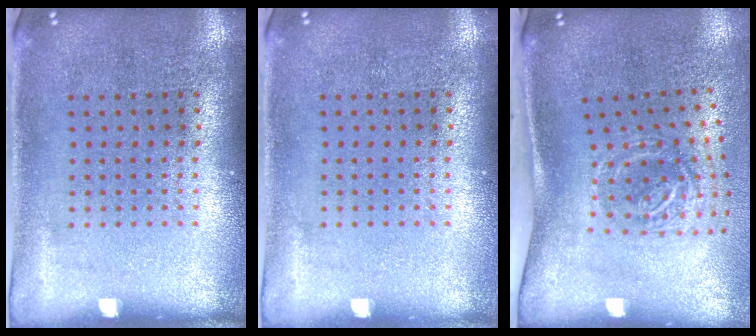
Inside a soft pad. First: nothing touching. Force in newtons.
{"total": 0.0}
{"total": 2.0, "press": 1.2, "slide": 1.6}